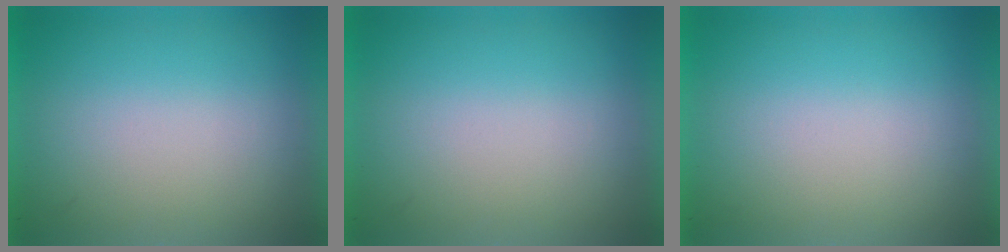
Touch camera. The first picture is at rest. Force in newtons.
{"total": 0.0}
{"total": 1.0}